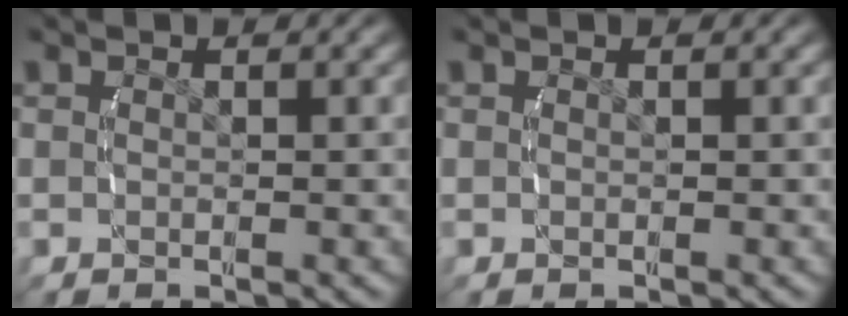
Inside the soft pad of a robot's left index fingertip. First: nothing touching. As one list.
[{"total": 0.0}]